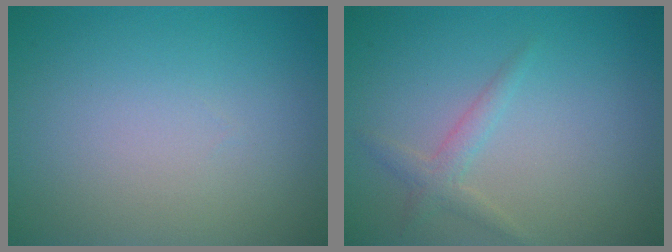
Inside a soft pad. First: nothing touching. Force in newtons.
{"total": 1.6, "press": 1.6, "slide": 0.0}